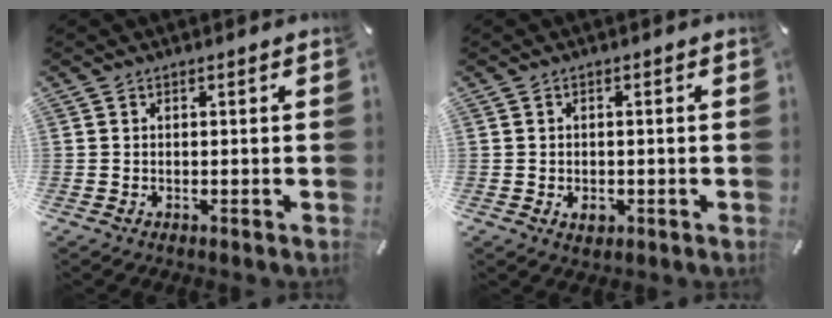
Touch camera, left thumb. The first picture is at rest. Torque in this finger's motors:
{"motor_torque": [0.31, 1.13, -0.28, -0.05, 0.00]}